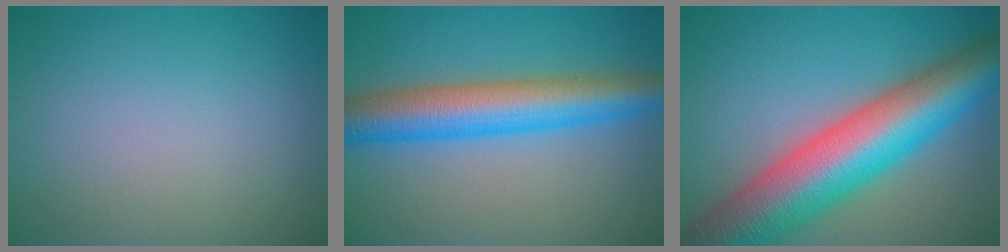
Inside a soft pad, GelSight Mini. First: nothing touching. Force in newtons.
{"total": 7.7, "press": 7.7, "slide": 0.0}
{"total": 13.6, "press": 13.6, "slide": 0.5}